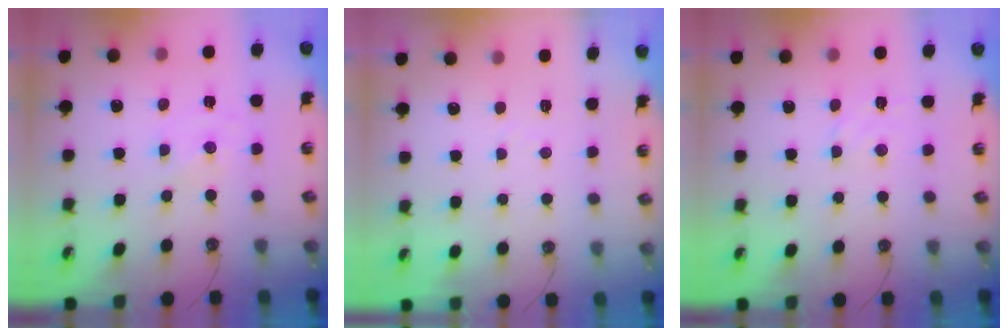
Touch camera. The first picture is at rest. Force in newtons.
{"total": 4.0, "press": 3.9, "slide": 0.5}
{"total": 2.9, "press": 2.9, "slide": 0.5}